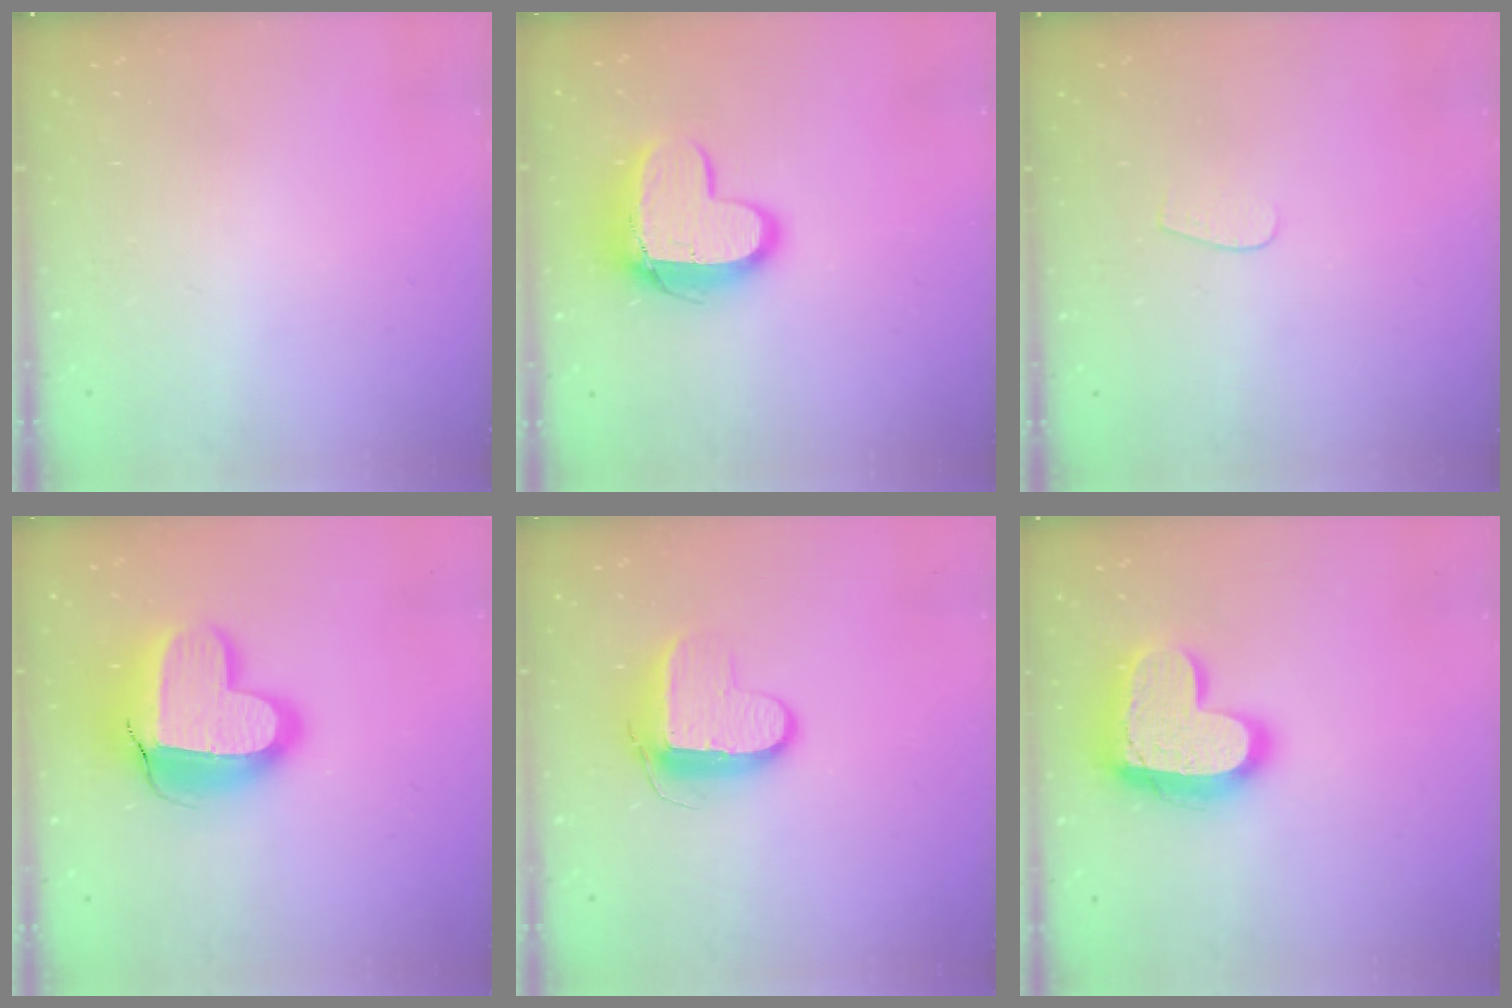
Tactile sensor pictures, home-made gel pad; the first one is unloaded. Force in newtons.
{"total": 13.2, "press": 13.2, "slide": 1.2}
{"total": 3.4, "press": 3.4, "slide": 0.3}
{"total": 18.3, "press": 18.3, "slide": 1.4}
{"total": 10.2, "press": 10.1, "slide": 0.8}
{"total": 18.4, "press": 18.3, "slide": 1.7}